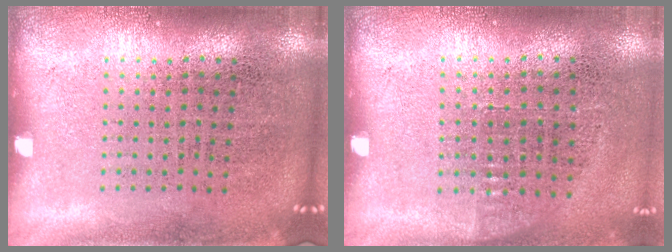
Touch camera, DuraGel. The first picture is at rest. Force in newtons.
{"total": 0.7, "press": 0.6, "slide": 0.3}